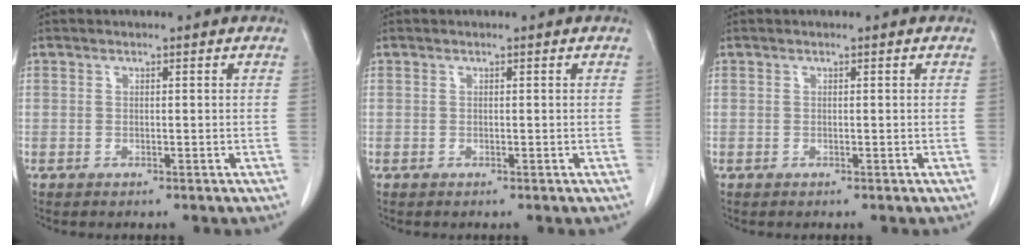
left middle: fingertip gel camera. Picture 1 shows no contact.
{"total": 0.0}
{"total": 0.0}